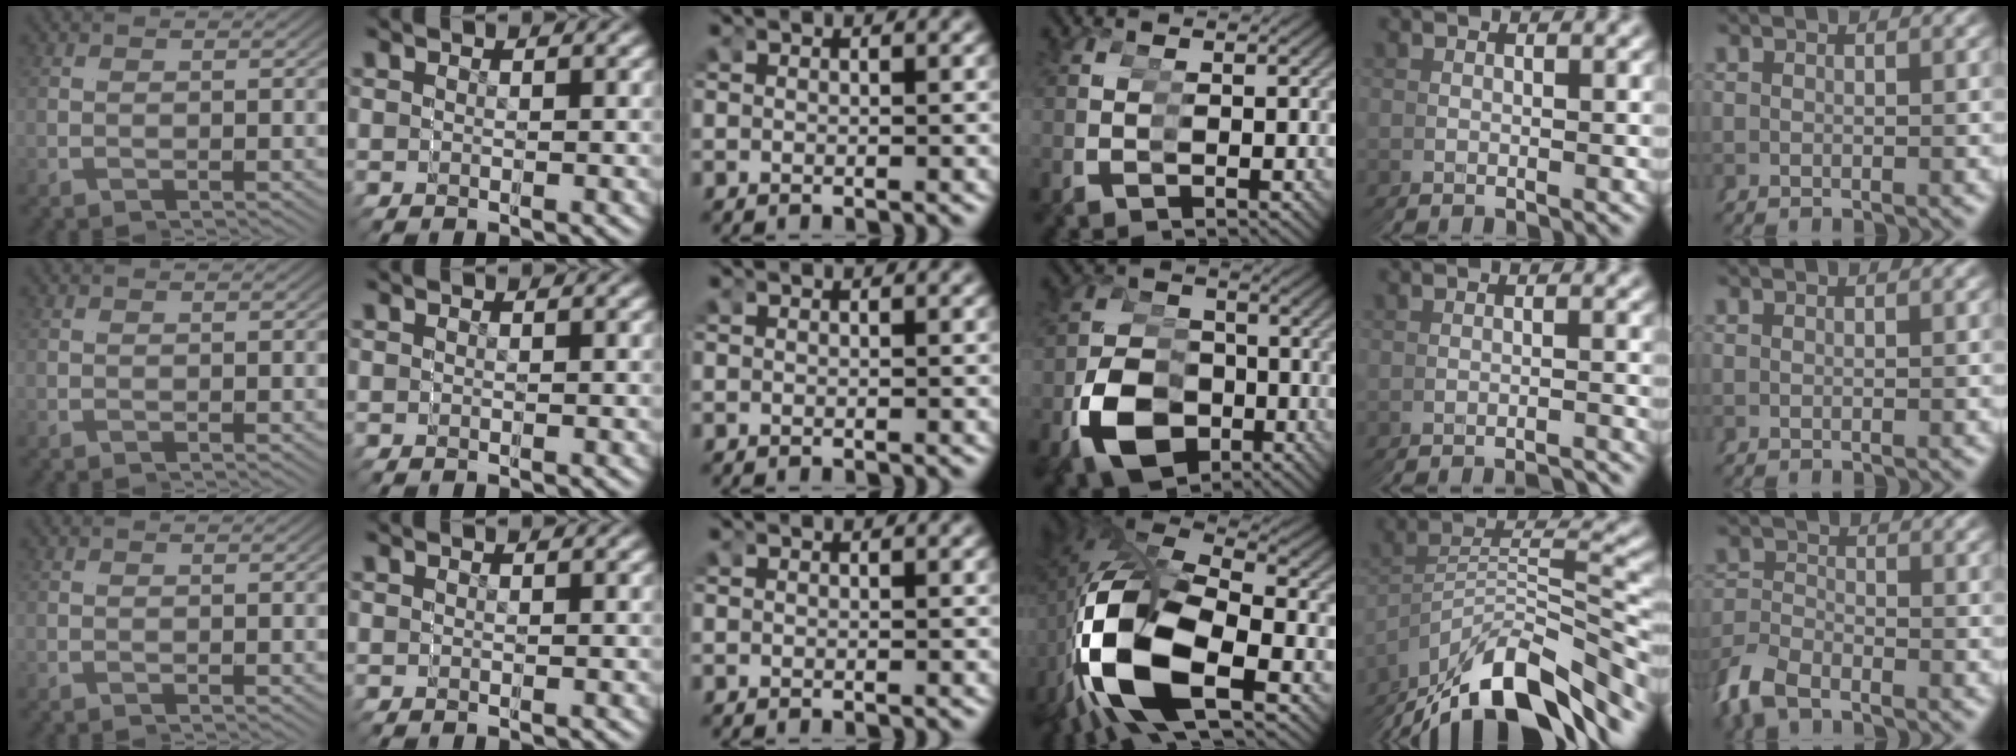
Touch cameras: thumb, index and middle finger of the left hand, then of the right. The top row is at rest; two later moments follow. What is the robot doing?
{"motion": "grasp_and_lifting", "object": "markers"}